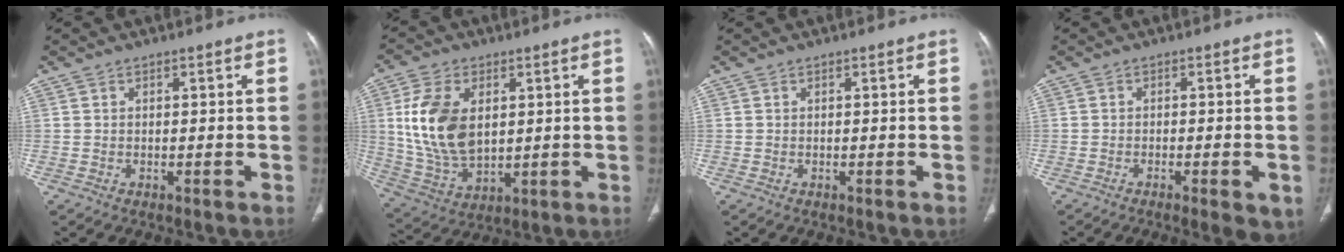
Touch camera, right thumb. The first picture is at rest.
{"total": 15.0, "force": [2.9, 9.3, 11.4], "torque": [-0.216, -0.012, 0.066]}
{"total": 0.0}
{"total": 6.1, "force": [-3.0, 1.4, 5.1], "torque": [-0.066, -0.004, -0.041]}